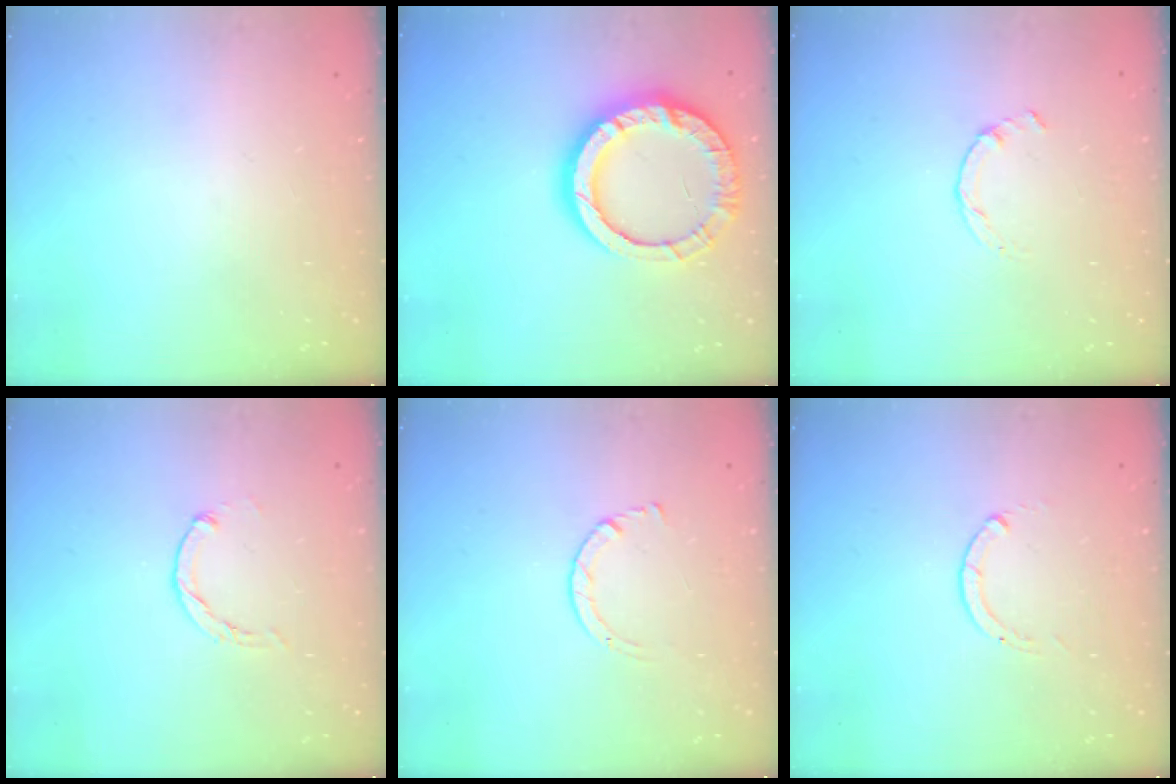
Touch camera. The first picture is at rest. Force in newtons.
{"total": 17.0, "press": 17.0, "slide": 1.3}
{"total": 0.0}
{"total": 0.0}
{"total": 2.7, "press": 2.7, "slide": 0.3}
{"total": 0.0}